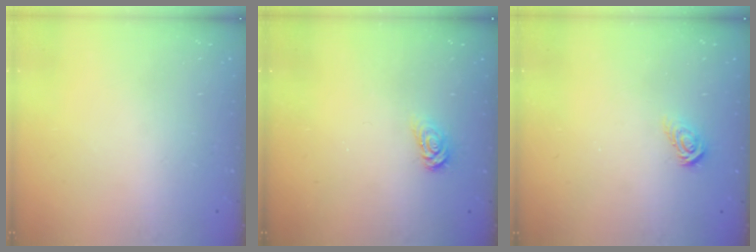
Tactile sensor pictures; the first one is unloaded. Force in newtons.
{"total": 3.1, "press": 3.1, "slide": 0.4}
{"total": 5.3, "press": 5.3, "slide": 0.4}